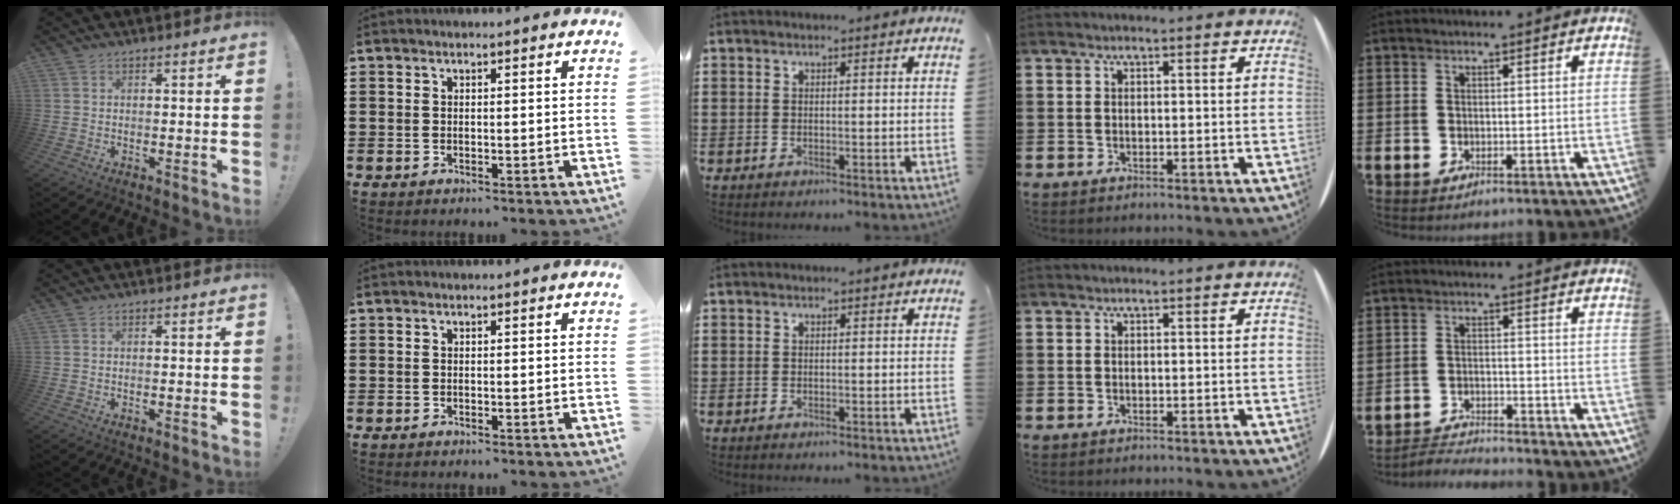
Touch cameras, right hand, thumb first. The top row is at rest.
{"little": {"total": 2.9, "force": [-2.9, 0.1, 0.0], "torque": [-0.006, 0.004, -0.063]}}